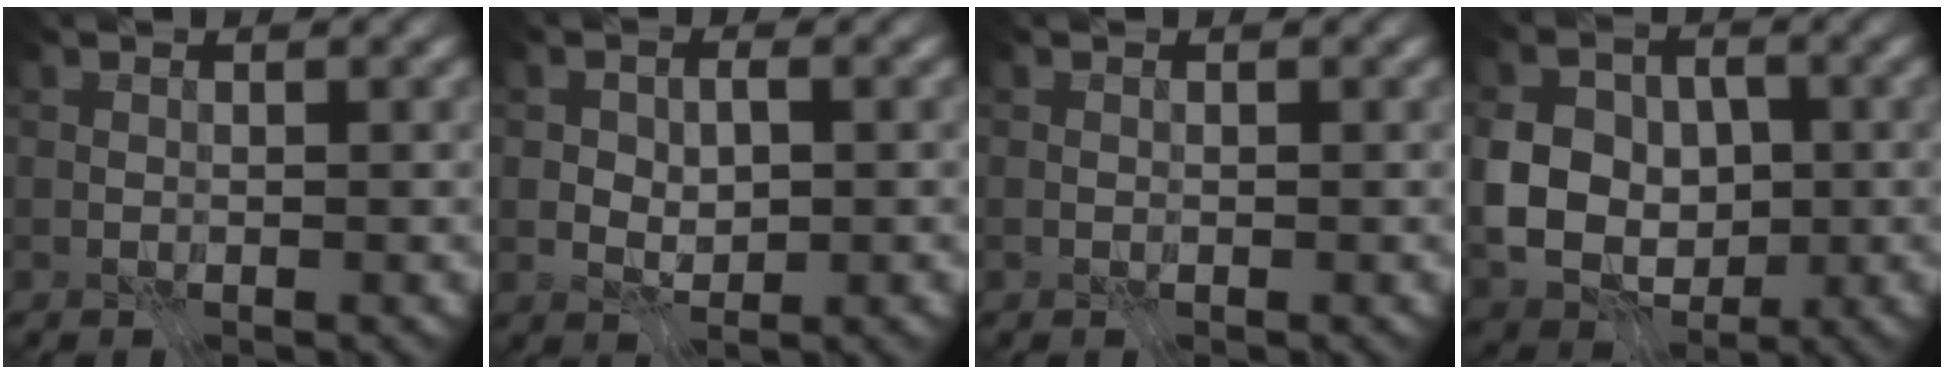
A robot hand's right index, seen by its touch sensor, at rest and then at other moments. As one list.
[{"total": 2.9, "force": [-0.4, 1.7, 2.3], "torque": [-0.040, -0.002, -0.007]}, {"total": 0.0}, {"total": 7.7, "force": [-0.7, 6.0, 4.7], "torque": [-0.078, 0.000, -0.021]}]